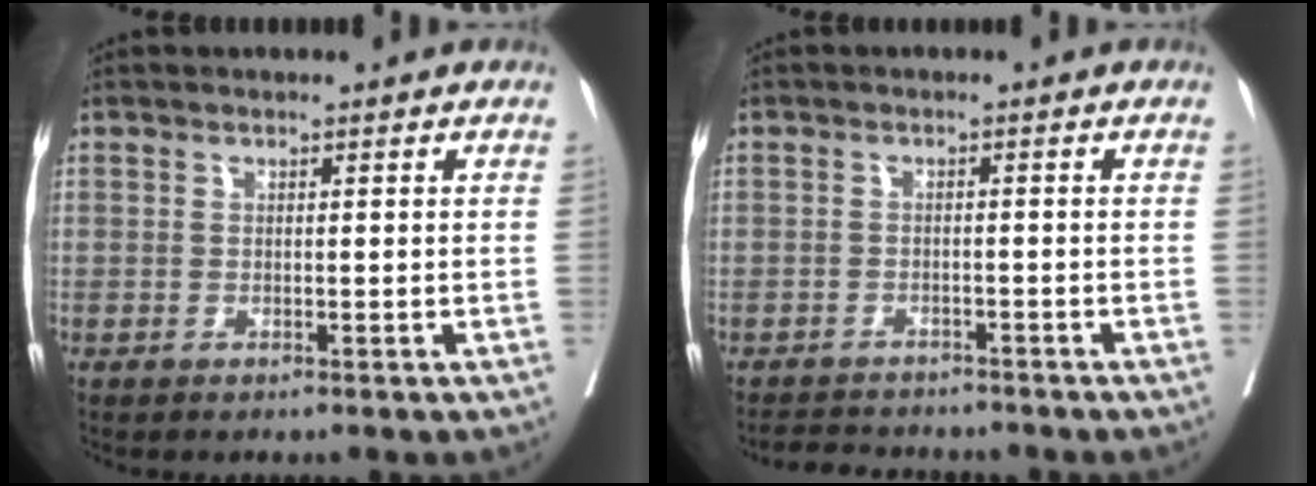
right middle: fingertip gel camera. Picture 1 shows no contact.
{"total": 5.1, "force": [-4.8, 1.4, 0.8], "torque": [-0.006, -0.006, -0.073]}